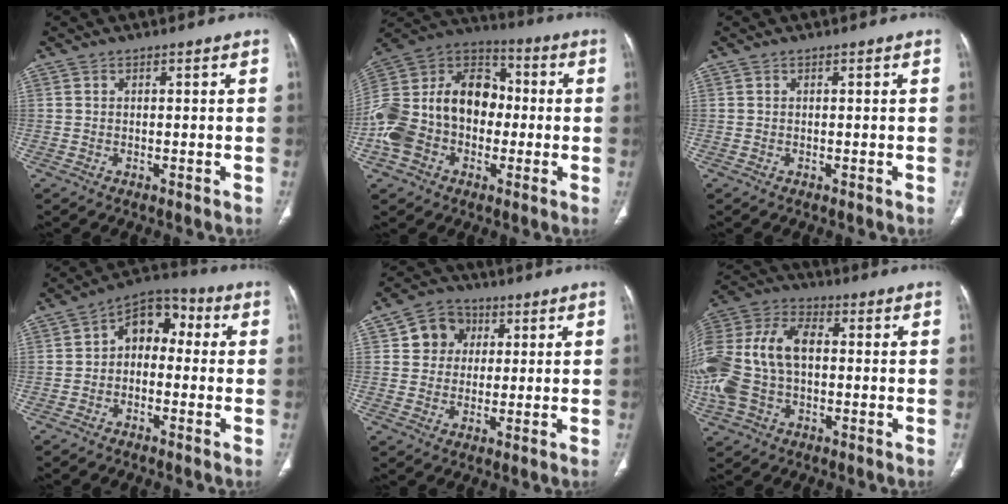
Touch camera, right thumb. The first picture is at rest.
{"total": 23.6, "force": [-2.5, 17.2, 15.9], "torque": [-0.321, 0.051, -0.045]}
{"total": 0.0}
{"total": 8.7, "force": [0.0, 6.2, 6.2], "torque": [-0.060, 0.039, -0.020]}
{"total": 7.5, "force": [2.1, 6.8, 2.4], "torque": [-0.005, 0.001, 0.031]}
{"total": 20.8, "force": [-0.1, 13.6, 15.7], "torque": [-0.377, 0.032, 0.002]}